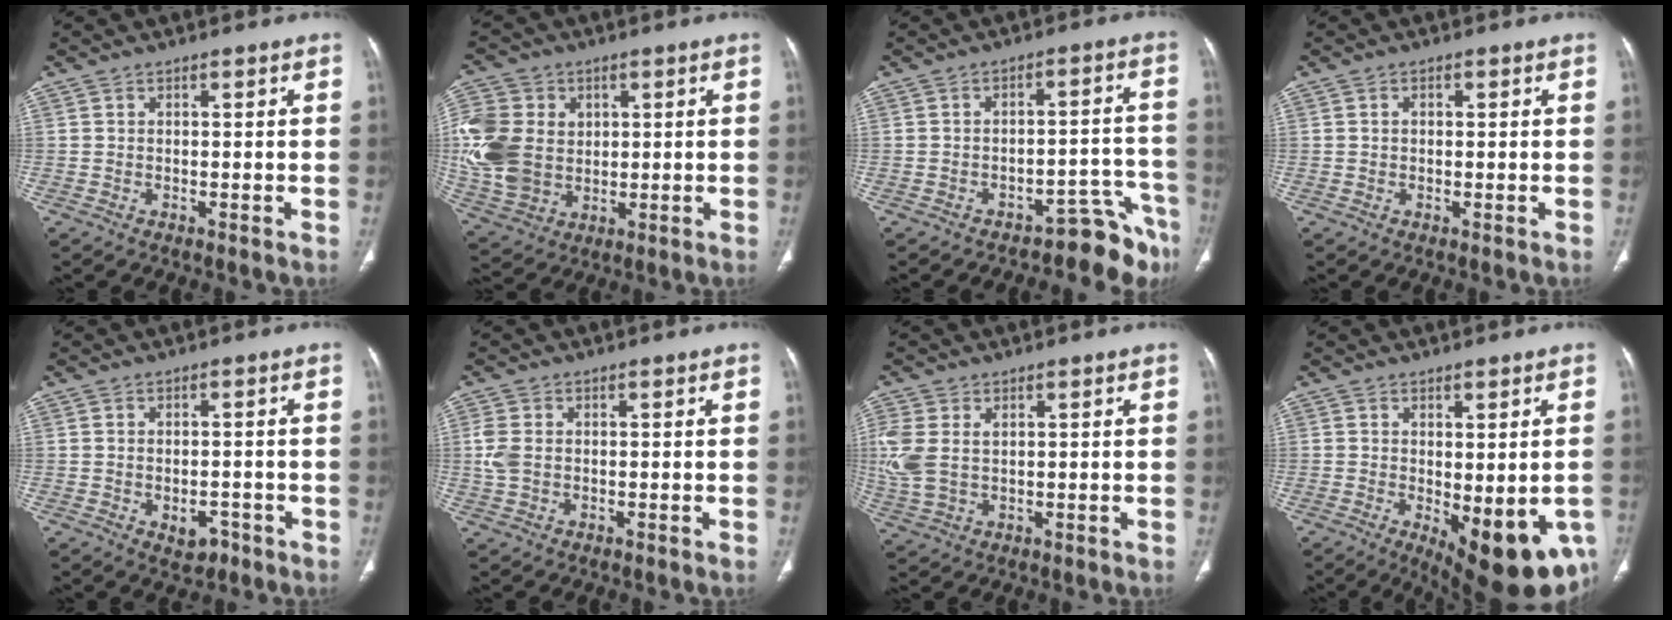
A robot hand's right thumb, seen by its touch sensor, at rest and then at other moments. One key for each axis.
{"total": 15.9, "fx": 1.5, "fy": 12.7, "fz": 9.4, "tx": -0.199, "ty": -0.003, "tz": 0.041}
{"total": 7.6, "fx": -7.1, "fy": 2.5, "fz": 1.4, "tx": 0.023, "ty": 0.104, "tz": -0.096}
{"total": 0.9, "fx": 0.2, "fy": 0.7, "fz": 0.6, "tx": -0.010, "ty": 0.003, "tz": 0.002}
{"total": 3.9, "fx": -1.8, "fy": 2.6, "fz": 2.3, "tx": -0.019, "ty": 0.013, "tz": -0.017}
{"total": 3.5, "fx": 0.1, "fy": 2.5, "fz": 2.5, "tx": -0.069, "ty": 0.003, "tz": 0.003}
{"total": 8.6, "fx": 1.6, "fy": 5.7, "fz": 6.2, "tx": -0.161, "ty": 0.004, "tz": 0.042}
{"total": 15.4, "fx": -4.9, "fy": 6.0, "fz": 13.3, "tx": -0.140, "ty": -0.015, "tz": -0.047}